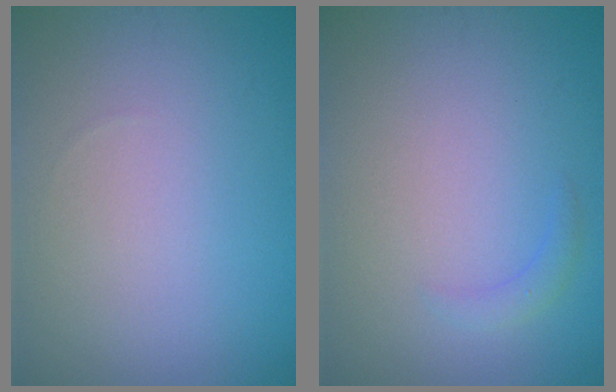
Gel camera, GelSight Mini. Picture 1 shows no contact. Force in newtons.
{"total": 1.0, "press": 1.0, "slide": 0.1}